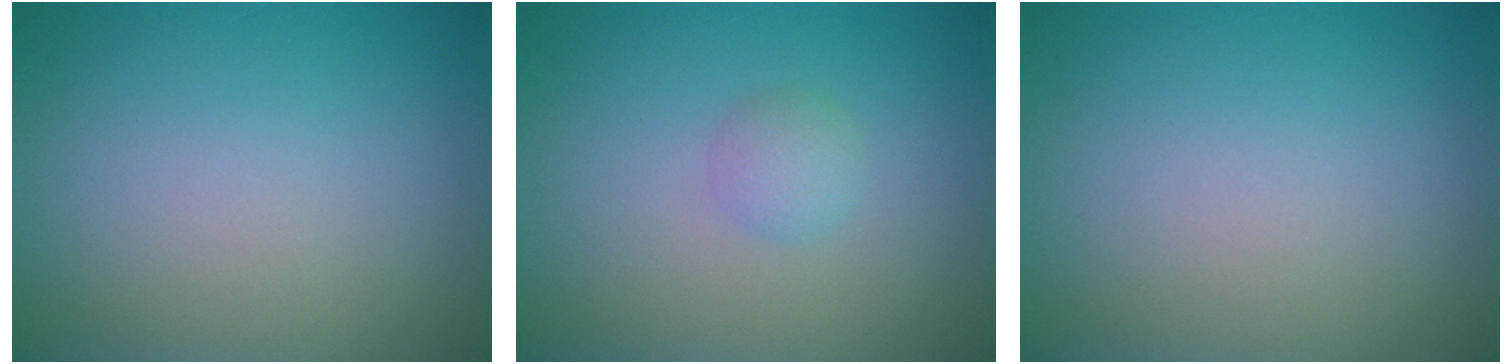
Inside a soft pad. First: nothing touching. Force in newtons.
{"total": 1.3, "press": 1.3, "slide": 0.1}
{"total": 0.0}